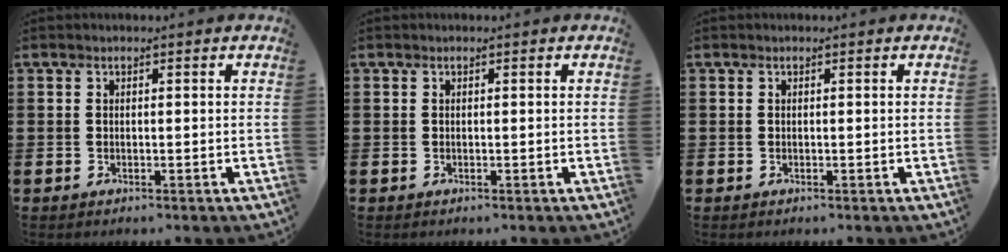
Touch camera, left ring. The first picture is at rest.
{"total": 0.0}
{"total": 0.0}